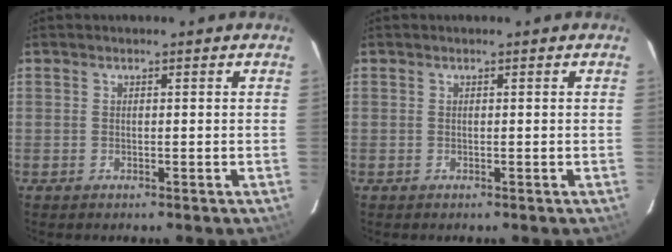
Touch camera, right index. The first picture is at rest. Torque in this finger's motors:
{"motor_torque": [0.00, 0.00, 0.03, 0.00]}